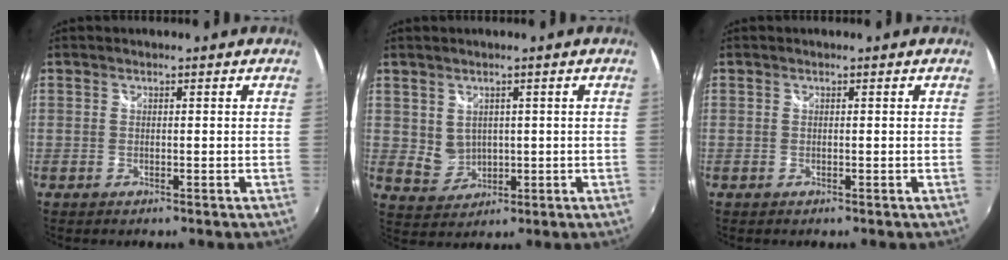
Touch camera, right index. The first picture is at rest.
{"total": 5.2, "force": [1.5, 4.4, 2.3], "torque": [-0.044, 0.000, 0.045]}
{"total": 0.0}